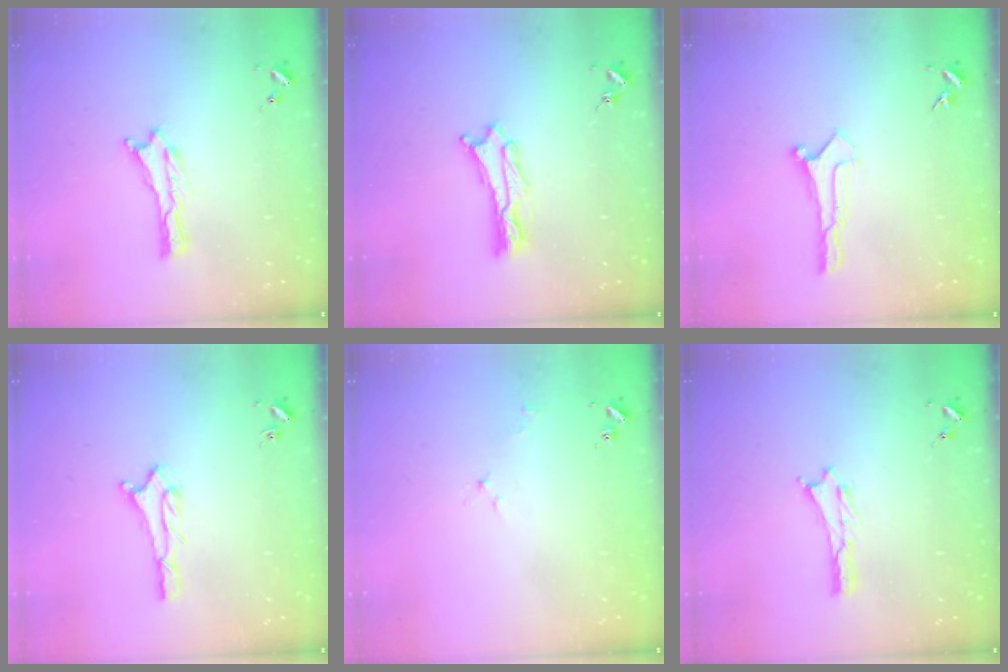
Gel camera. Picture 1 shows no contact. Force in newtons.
{"total": 1.2, "press": 1.2, "slide": 0.2}
{"total": 0.0}
{"total": 1.6, "press": 1.6, "slide": 0.1}
{"total": 1.7, "press": 1.6, "slide": 0.3}
{"total": 0.0}